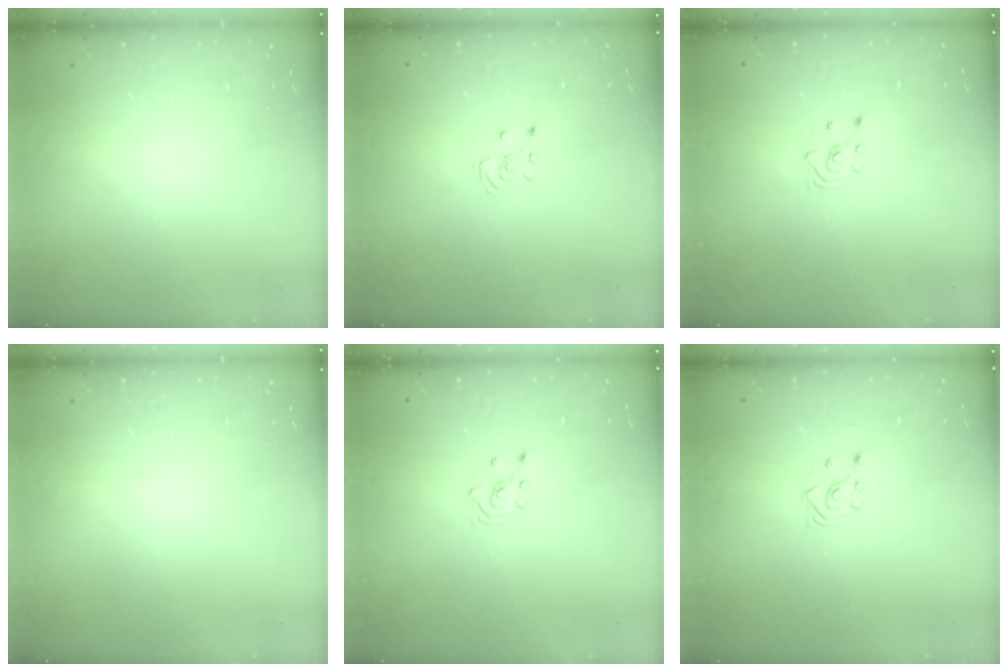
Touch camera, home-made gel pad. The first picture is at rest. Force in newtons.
{"total": 2.5, "press": 2.5, "slide": 0.2}
{"total": 2.5, "press": 2.3, "slide": 1.0}
{"total": 0.0}
{"total": 2.5, "press": 2.3, "slide": 1.0}
{"total": 2.9, "press": 2.7, "slide": 1.0}